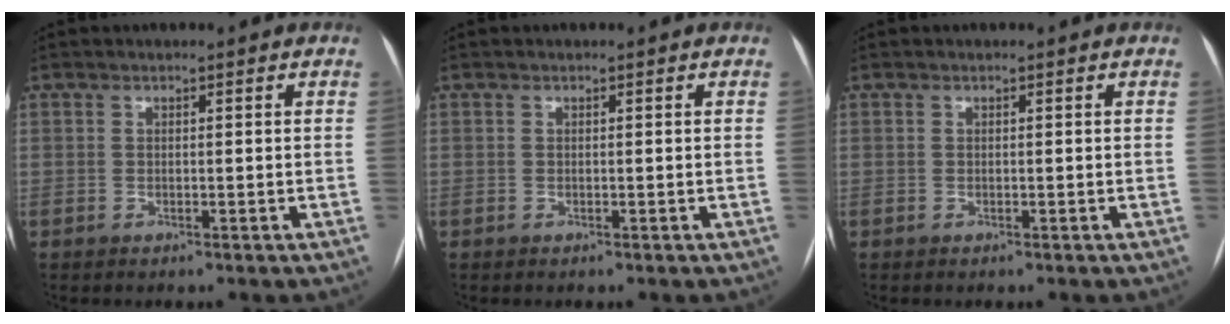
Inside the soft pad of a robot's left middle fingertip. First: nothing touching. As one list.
[{"total": 0.0}, {"total": 0.0}]